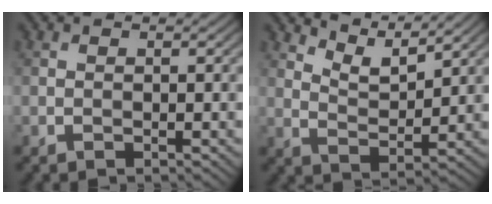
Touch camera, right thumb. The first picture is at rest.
{"total": 5.8, "force": [4.8, 1.3, 2.9], "torque": [-0.067, -0.006, 0.093]}